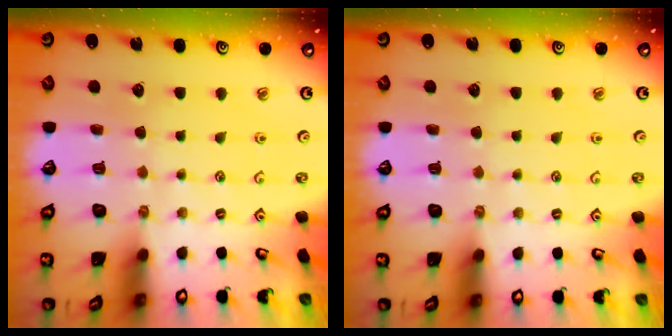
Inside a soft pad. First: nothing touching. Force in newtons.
{"total": 0.0}